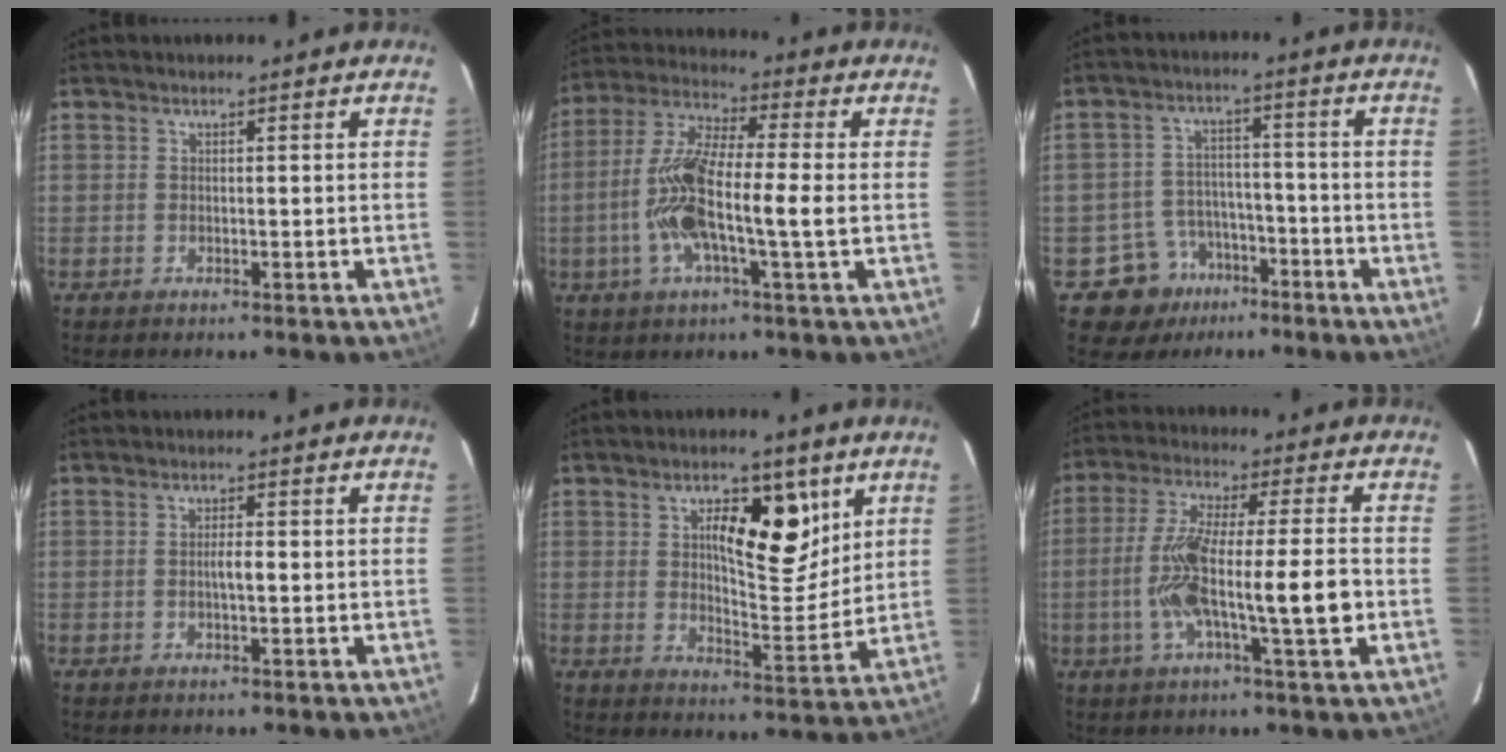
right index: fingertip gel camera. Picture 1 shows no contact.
{"total": 12.8, "force": [-1.8, 1.3, 12.6], "torque": [-0.261, 0.009, -0.040]}
{"total": 7.8, "force": [-4.3, 6.5, 0.6], "torque": [-0.004, 0.019, -0.058]}
{"total": 1.8, "force": [-0.1, 0.3, 1.8], "torque": [-0.032, 0.003, -0.003]}
{"total": 11.0, "force": [4.6, 3.8, 9.2], "torque": [-0.138, 0.002, 0.078]}
{"total": 13.3, "force": [-2.4, 0.8, 13.0], "torque": [-0.239, 0.003, -0.046]}